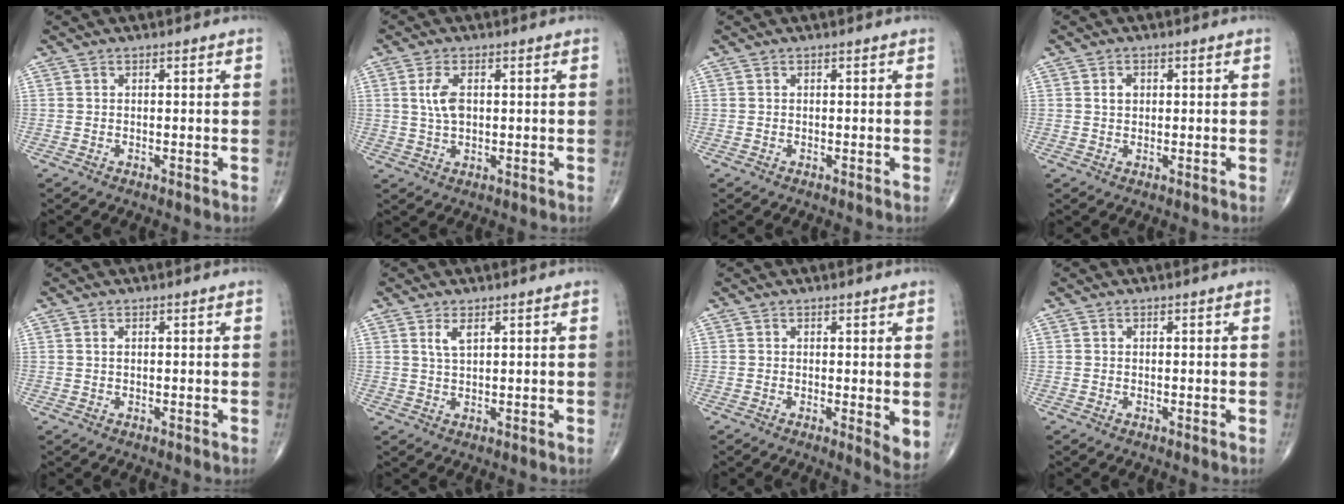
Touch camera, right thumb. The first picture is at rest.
{"total": 4.6, "force": [0.9, 2.4, 3.8], "torque": [-0.079, -0.001, 0.017]}
{"total": 0.0}
{"total": 1.9, "force": [0.5, 1.4, 1.2], "torque": [-0.014, 0.002, 0.008]}
{"total": 0.7, "force": [0.2, 0.3, 0.5], "torque": [-0.010, 0.004, 0.005]}
{"total": 2.6, "force": [1.3, 0.9, 2.0], "torque": [-0.040, -0.002, 0.030]}
{"total": 3.7, "force": [0.3, 1.1, 3.5], "torque": [-0.048, -0.013, 0.002]}
{"total": 0.0}